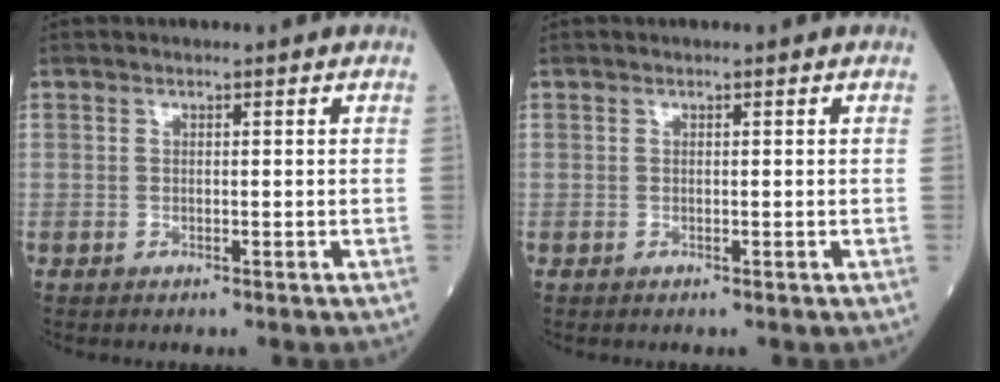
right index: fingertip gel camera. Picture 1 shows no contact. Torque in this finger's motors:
{"motor_torque": [0.00, 0.00, 0.00, 0.01]}